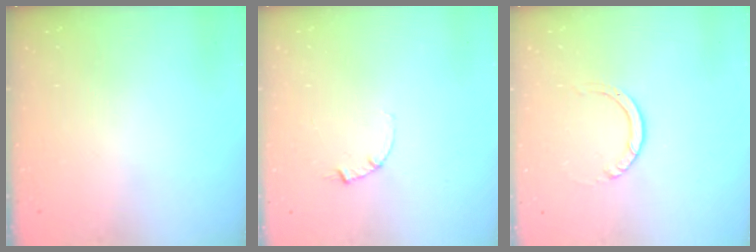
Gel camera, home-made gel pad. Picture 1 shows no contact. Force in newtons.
{"total": 2.5, "press": 2.5, "slide": 0.3}
{"total": 3.5, "press": 3.5, "slide": 0.2}